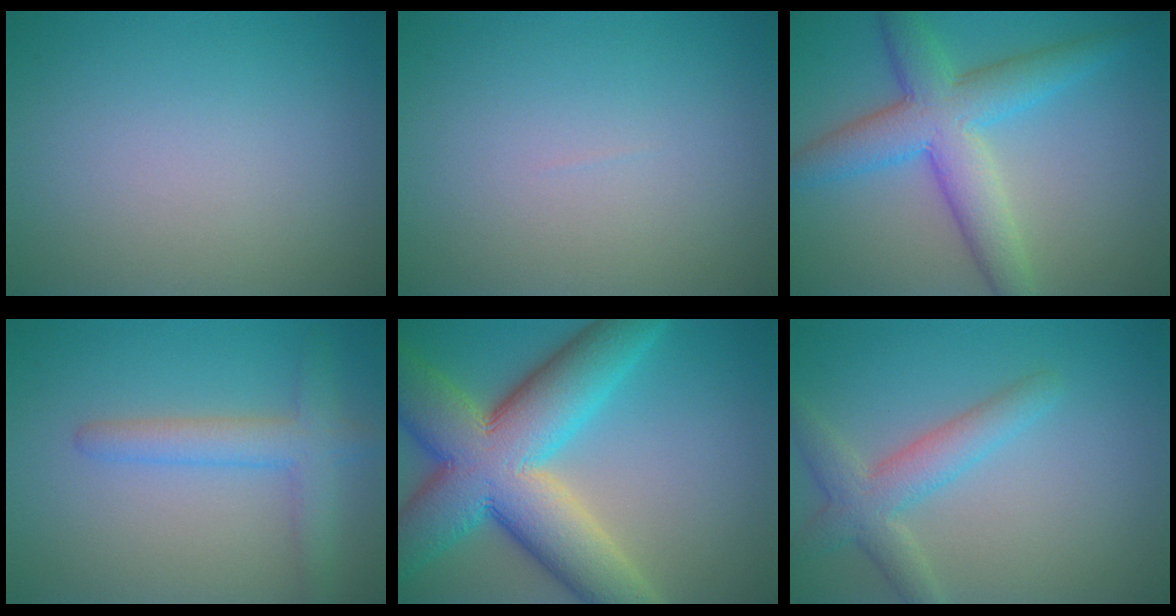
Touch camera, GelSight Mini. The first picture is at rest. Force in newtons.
{"total": 0.0}
{"total": 6.7, "press": 6.7, "slide": 0.2}
{"total": 3.4, "press": 3.4, "slide": 0.1}
{"total": 13.8, "press": 13.8, "slide": 0.6}
{"total": 3.7, "press": 3.7, "slide": 0.3}